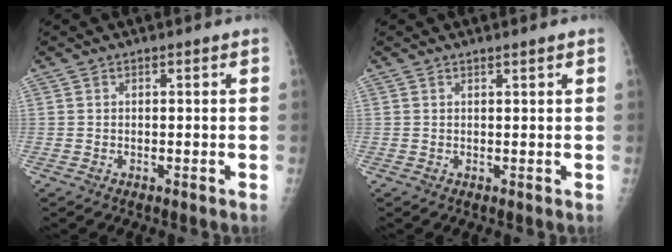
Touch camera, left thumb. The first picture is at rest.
{"total": 0.8, "force": [0.6, -0.1, 0.6], "torque": [-0.012, -0.004, 0.011]}